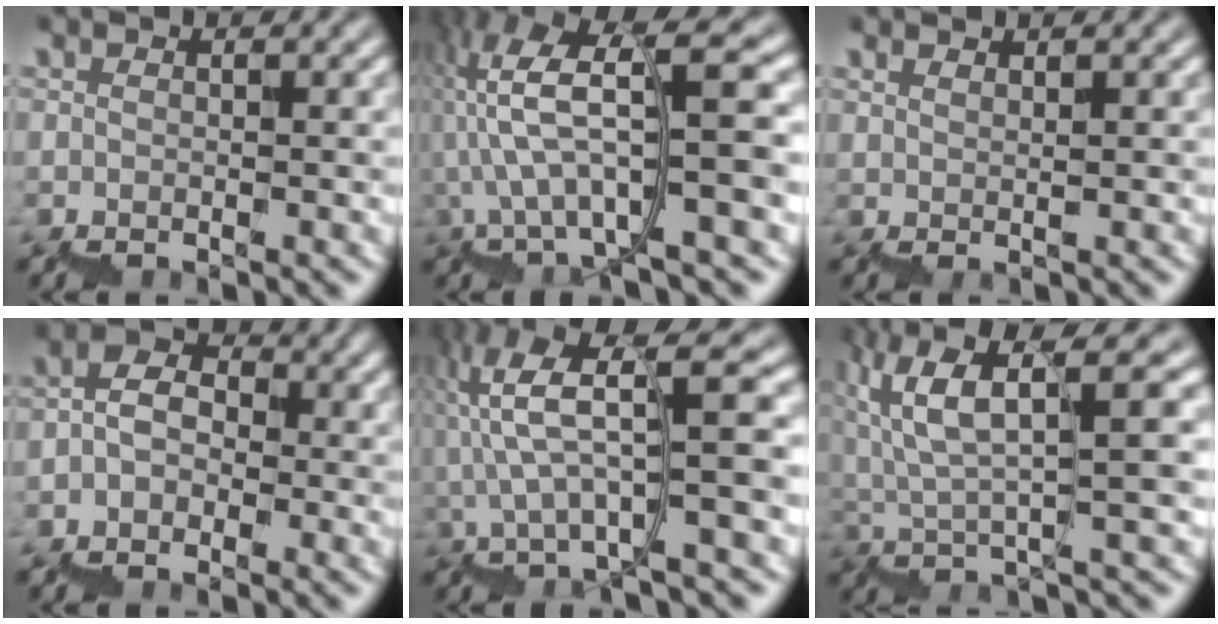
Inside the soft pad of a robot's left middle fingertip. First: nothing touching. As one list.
[{"total": 10.2, "force": [0.5, 3.3, 9.6], "torque": [-0.180, 0.032, 0.016]}, {"total": 0.9, "force": [0.7, 0.2, 0.4], "torque": [0.008, -0.001, 0.015]}, {"total": 2.6, "force": [-0.4, 2.0, 1.5], "torque": [-0.030, 0.022, -0.016]}, {"total": 9.1, "force": [1.0, 2.5, 8.7], "torque": [-0.168, 0.035, 0.022]}, {"total": 7.4, "force": [4.4, 0.7, 5.9], "torque": [-0.104, 0.030, 0.082]}]